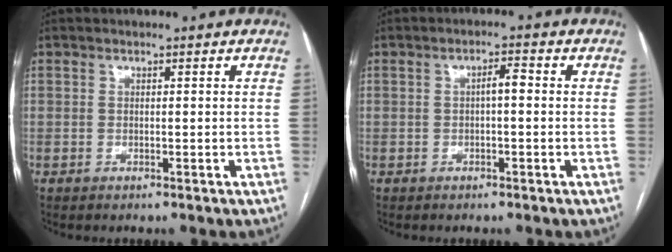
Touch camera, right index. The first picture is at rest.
{"total": 2.2, "force": [0.0, 0.5, 2.1], "torque": [-0.035, 0.006, 0.000]}